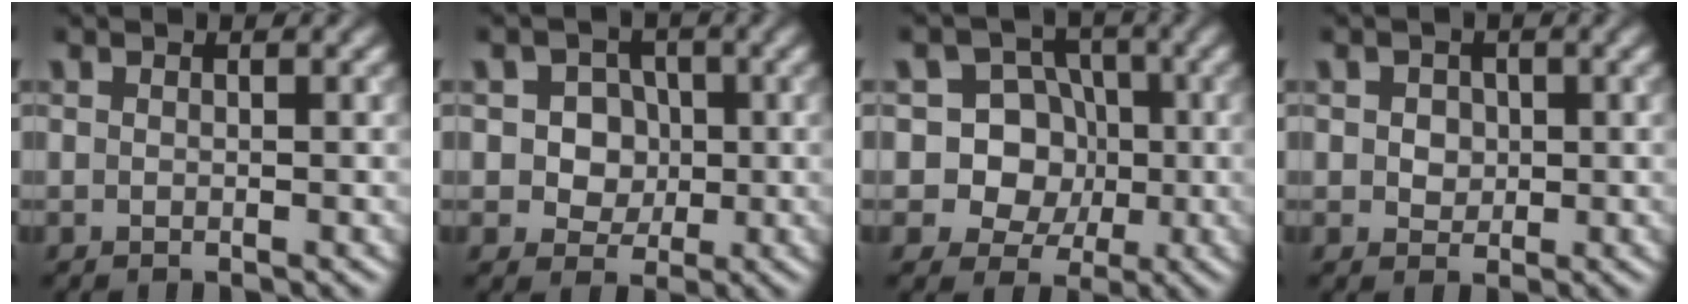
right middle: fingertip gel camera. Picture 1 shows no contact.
{"total": 4.7, "force": [0.8, 4.1, 2.1], "torque": [-0.018, 0.012, 0.003]}
{"total": 8.8, "force": [0.4, 8.2, 3.0], "torque": [-0.055, 0.041, -0.012]}
{"total": 1.9, "force": [0.4, 1.6, 0.9], "torque": [-0.011, 0.009, 0.002]}